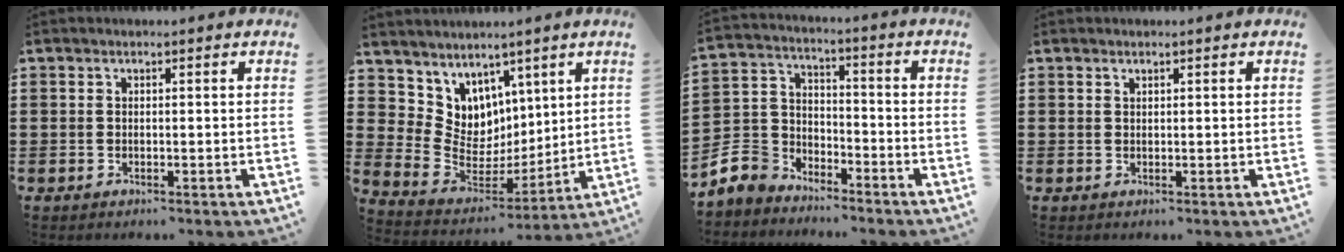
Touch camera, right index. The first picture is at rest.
{"total": 7.3, "force": [4.9, 5.3, -0.7], "torque": [-0.045, -0.064, 0.097]}
{"total": 6.5, "force": [-5.2, 3.9, 0.6], "torque": [-0.057, 0.010, -0.111]}
{"total": 0.5, "force": [0.4, 0.3, 0.1], "torque": [-0.003, 0.002, 0.008]}